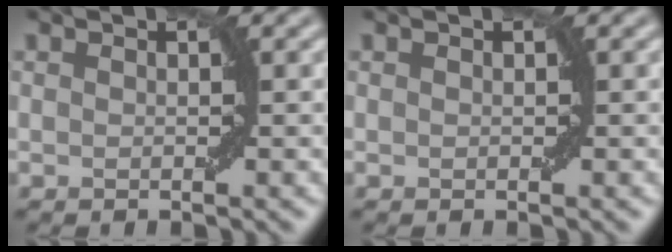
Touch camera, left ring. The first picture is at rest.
{"total": 0.0}